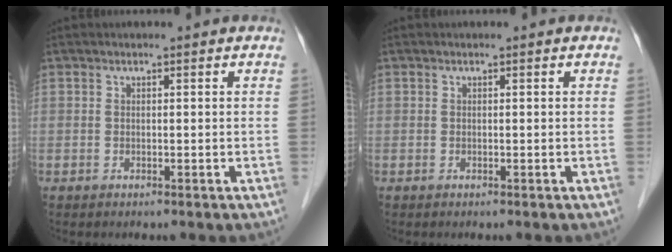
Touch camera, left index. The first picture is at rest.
{"total": 0.0}